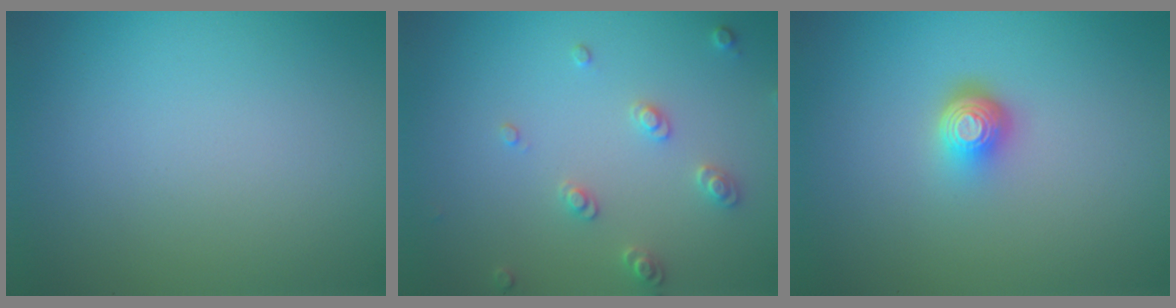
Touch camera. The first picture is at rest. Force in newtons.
{"total": 2.2, "press": 2.1, "slide": 0.6}
{"total": 2.3, "press": 1.4, "slide": 1.8}